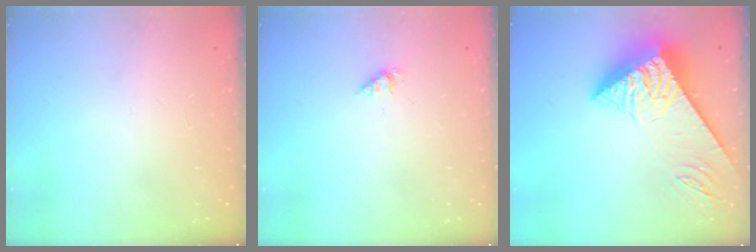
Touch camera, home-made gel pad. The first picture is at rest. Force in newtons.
{"total": 1.1, "press": 1.0, "slide": 0.2}
{"total": 8.4, "press": 8.3, "slide": 1.1}